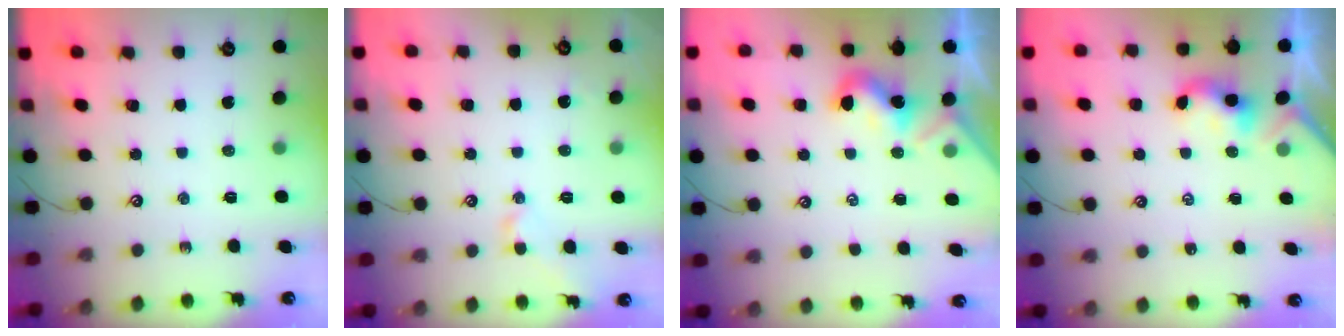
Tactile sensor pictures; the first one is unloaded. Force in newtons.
{"total": 0.7, "press": 0.6, "slide": 0.3}
{"total": 1.8, "press": 1.8, "slide": 0.4}
{"total": 2.2, "press": 2.2, "slide": 0.2}